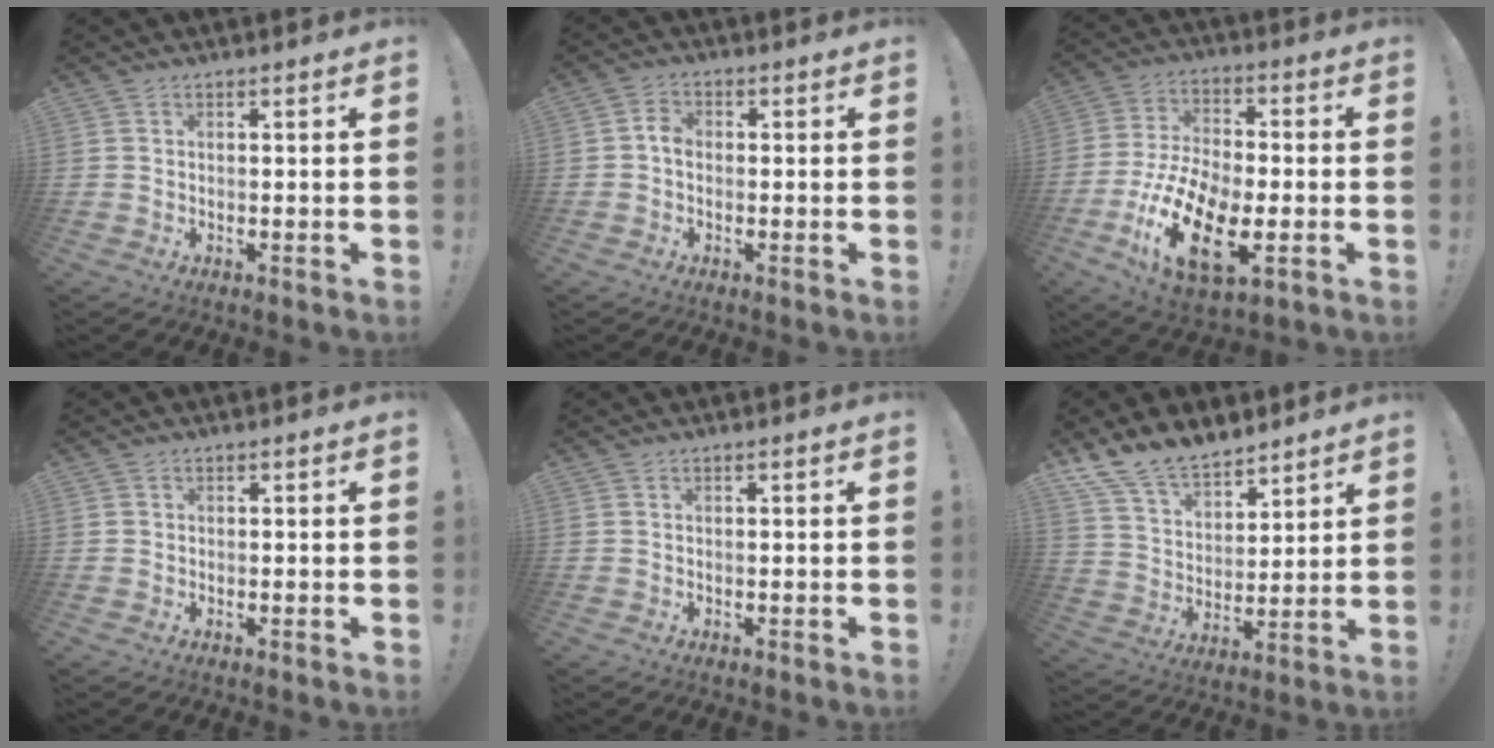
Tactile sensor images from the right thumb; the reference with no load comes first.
{"total": 3.3, "force": [-0.8, 2.4, 2.2], "torque": [-0.035, 0.012, -0.017]}
{"total": 20.1, "force": [-7.8, 9.9, 15.7], "torque": [-0.306, 0.041, -0.125]}
{"total": 0.6, "force": [0.3, 0.5, 0.0], "torque": [0.000, 0.001, 0.006]}
{"total": 0.0}
{"total": 13.1, "force": [11.1, 5.8, 3.8], "torque": [-0.083, -0.082, 0.213]}